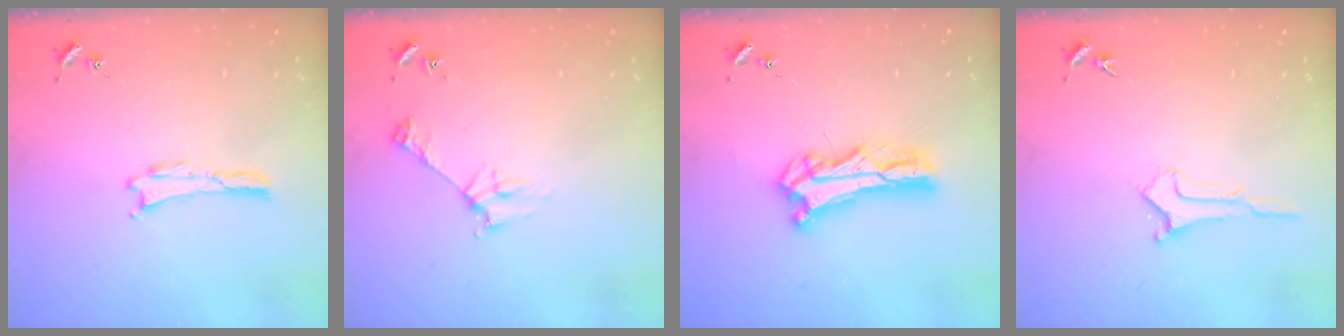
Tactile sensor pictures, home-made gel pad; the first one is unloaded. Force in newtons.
{"total": 2.8, "press": 2.8, "slide": 0.3}
{"total": 8.1, "press": 8.0, "slide": 0.6}
{"total": 1.0, "press": 1.0, "slide": 0.0}